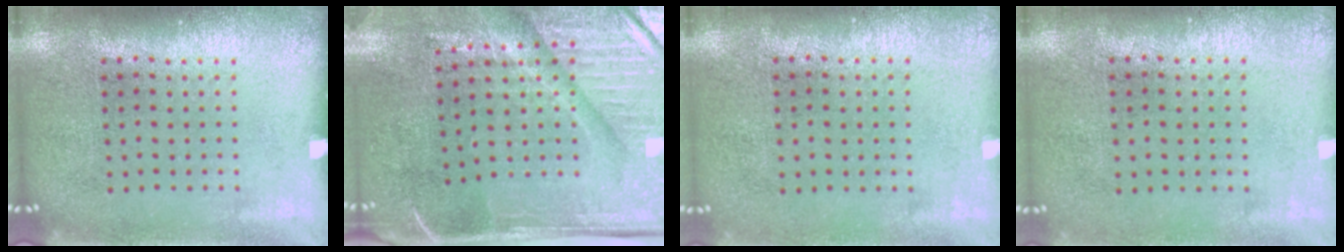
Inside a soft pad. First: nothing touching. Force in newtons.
{"total": 4.7, "press": 3.9, "slide": 2.6}
{"total": 0.0}
{"total": 0.0}